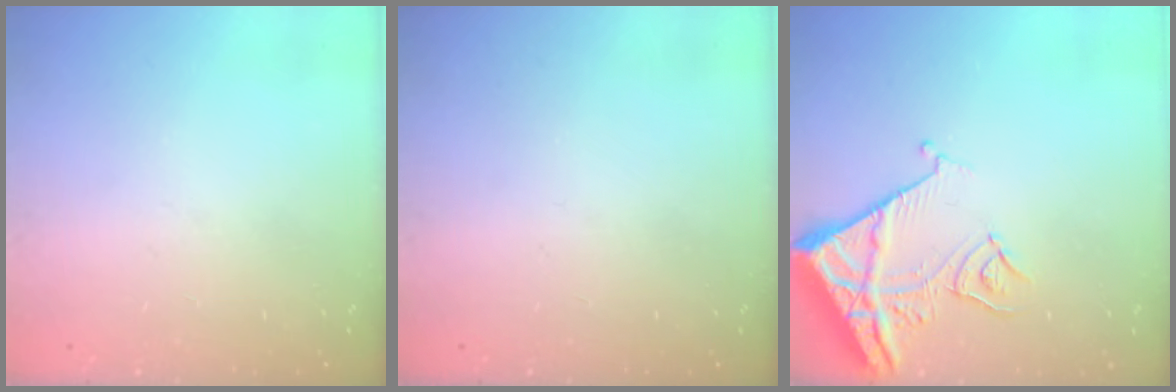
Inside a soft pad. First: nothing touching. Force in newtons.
{"total": 0.0}
{"total": 10.5, "press": 10.5, "slide": 1.2}